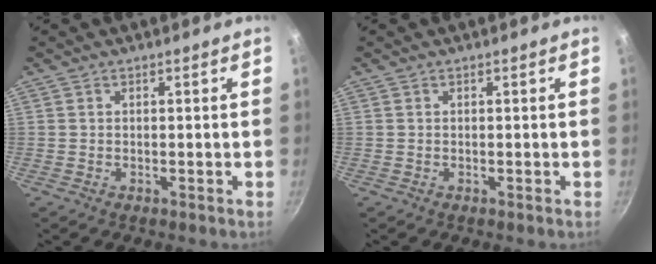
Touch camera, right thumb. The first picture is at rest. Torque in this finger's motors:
{"motor_torque": [-0.05, 0.05, 0.01, 0.00, 0.00]}